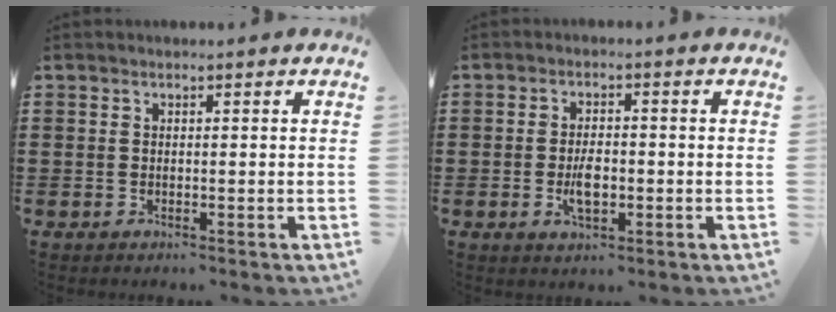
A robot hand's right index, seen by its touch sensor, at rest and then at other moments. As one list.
[{"total": 4.2, "force": [-0.9, 2.0, 3.6], "torque": [-0.071, 0.002, -0.016]}]